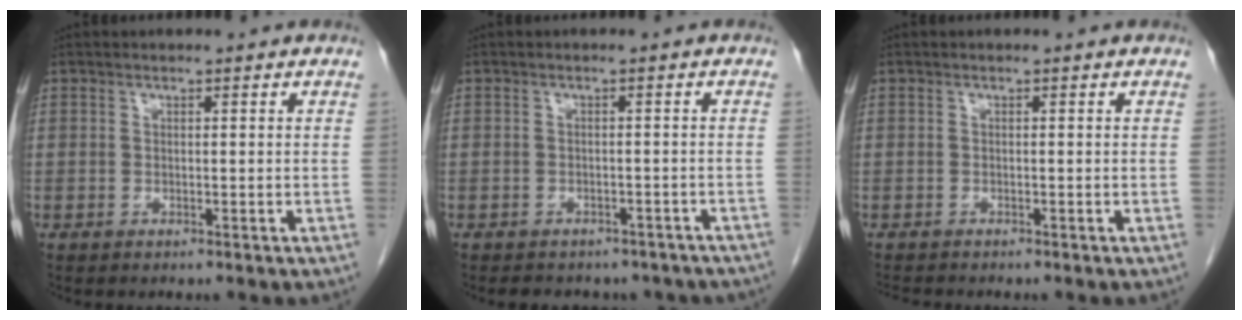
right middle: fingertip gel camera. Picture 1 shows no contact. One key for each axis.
{"total": 11.2, "fx": -9.4, "fy": 5.4, "fz": 3.0, "tx": -0.041, "ty": 0.004, "tz": -0.092}
{"total": 1.5, "fx": -1.5, "fy": 0.0, "fz": 0.3, "tx": -0.007, "ty": -0.005, "tz": -0.024}